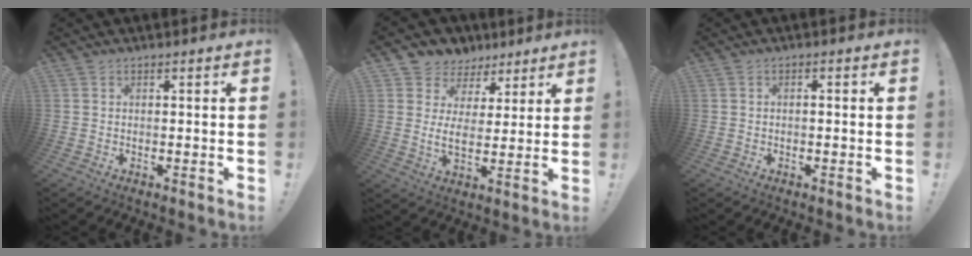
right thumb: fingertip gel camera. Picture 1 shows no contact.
{"total": 7.9, "force": [2.8, 5.9, 4.3], "torque": [-0.073, -0.022, 0.061]}
{"total": 0.9, "force": [-0.7, 0.0, 0.7], "torque": [-0.013, 0.001, -0.011]}